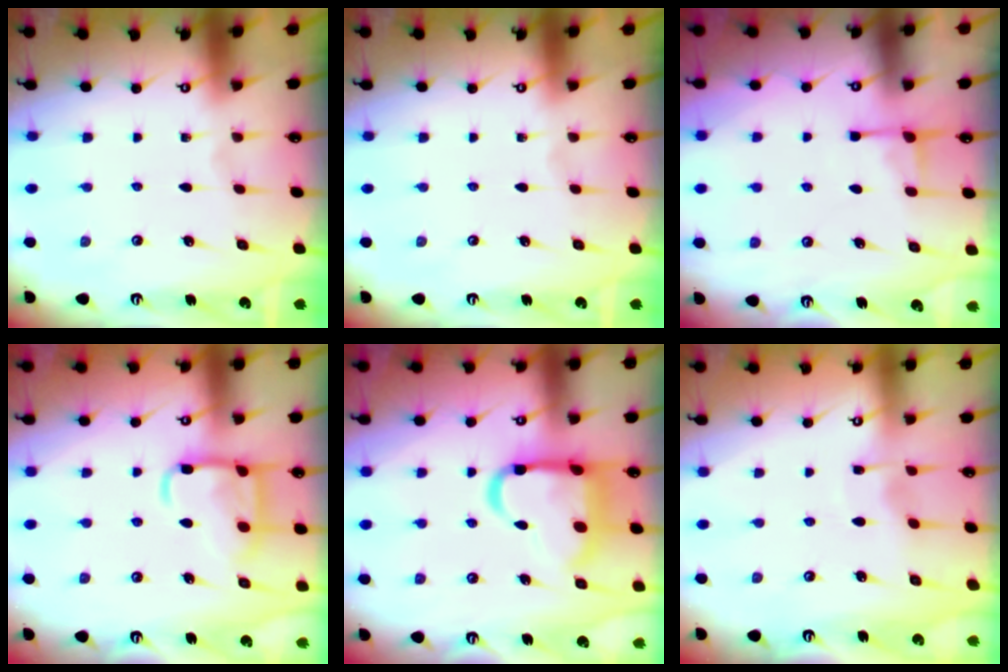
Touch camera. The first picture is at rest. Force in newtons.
{"total": 0.0}
{"total": 3.2, "press": 3.1, "slide": 0.7}
{"total": 13.8, "press": 13.8, "slide": 1.3}
{"total": 17.3, "press": 17.2, "slide": 1.8}
{"total": 2.8, "press": 2.8, "slide": 0.4}